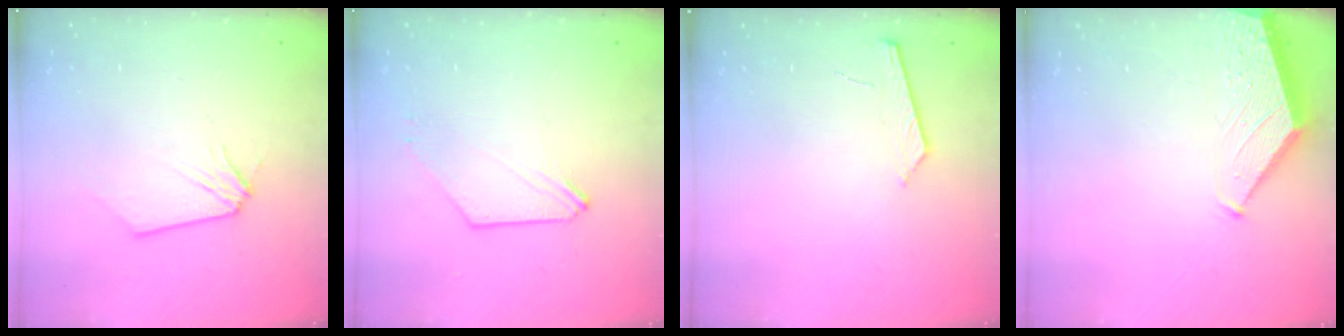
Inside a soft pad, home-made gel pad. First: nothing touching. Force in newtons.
{"total": 0.0}
{"total": 5.3, "press": 5.3, "slide": 0.5}
{"total": 1.6, "press": 1.6, "slide": 0.2}